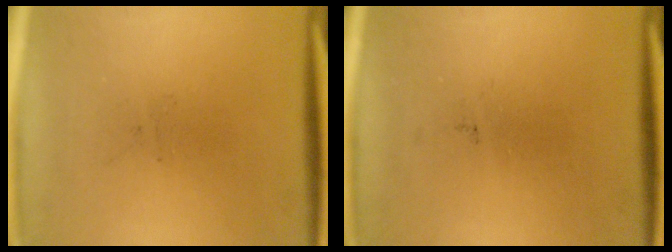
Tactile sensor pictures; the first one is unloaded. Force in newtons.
{"total": 0.0}